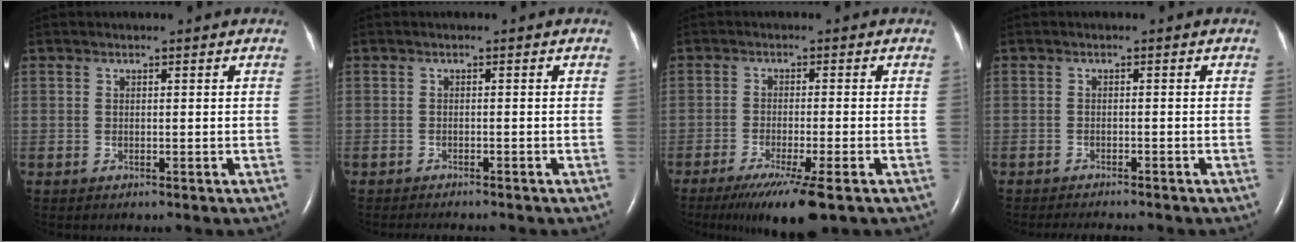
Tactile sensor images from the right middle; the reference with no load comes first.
{"total": 3.7, "force": [-3.5, 0.5, 1.3], "torque": [-0.015, -0.007, -0.045]}
{"total": 9.1, "force": [-6.1, -0.1, 6.8], "torque": [-0.112, -0.025, -0.094]}
{"total": 4.8, "force": [-4.5, 0.6, 1.6], "torque": [-0.019, -0.007, -0.062]}